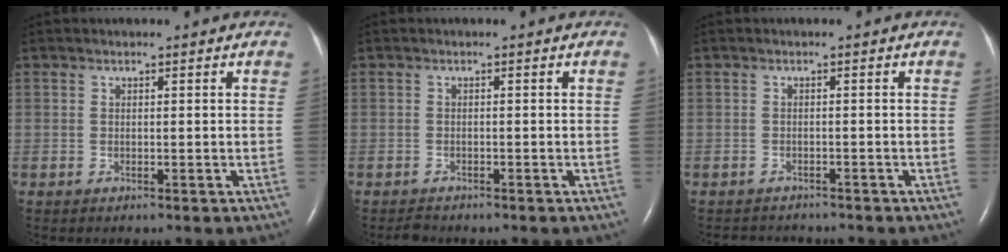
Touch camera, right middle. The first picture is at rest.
{"total": 1.1, "force": [-1.0, 0.2, 0.0], "torque": [-0.007, -0.004, -0.016]}
{"total": 4.1, "force": [-4.0, 1.0, 0.5], "torque": [-0.007, -0.005, -0.054]}